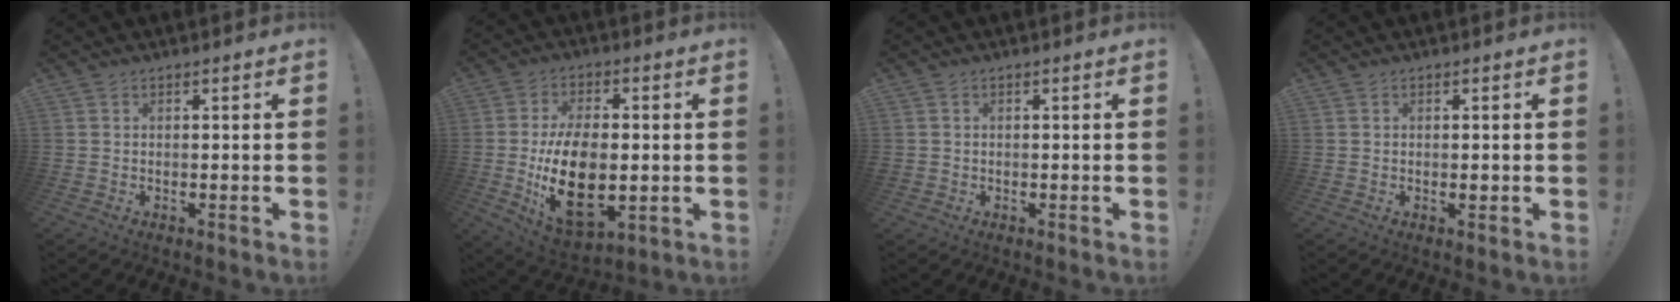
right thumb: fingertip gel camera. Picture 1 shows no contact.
{"total": 18.5, "force": [-2.6, 10.5, 15.0], "torque": [-0.282, -0.004, -0.038]}
{"total": 1.0, "force": [-0.2, 0.9, 0.2], "torque": [-0.005, 0.003, -0.004]}
{"total": 0.6, "force": [-0.3, 0.3, 0.5], "torque": [-0.007, 0.000, -0.005]}